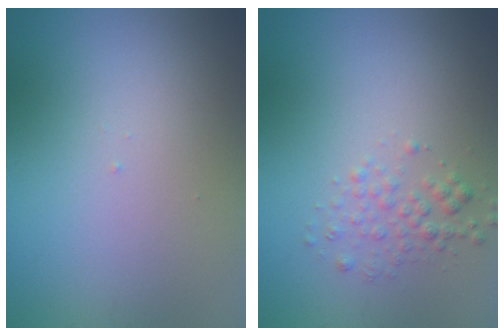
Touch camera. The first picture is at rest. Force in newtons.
{"total": 1.7, "press": 1.7, "slide": 0.1}